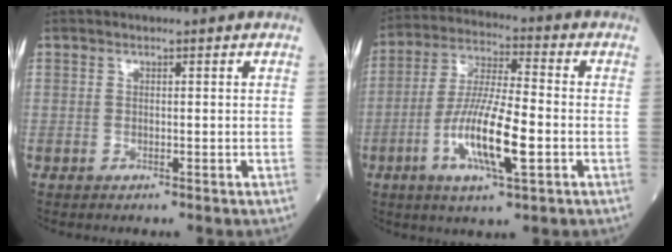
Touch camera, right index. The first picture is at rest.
{"total": 12.4, "force": [-3.7, 2.0, 11.6], "torque": [-0.229, -0.008, -0.067]}